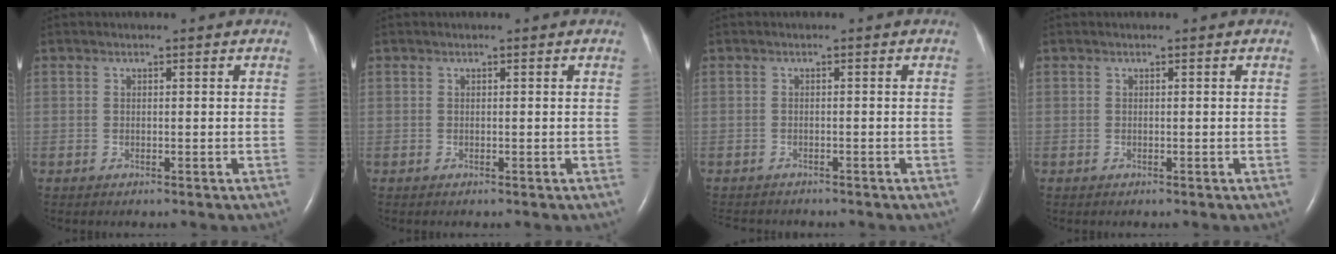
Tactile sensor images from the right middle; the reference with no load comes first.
{"total": 0.0}
{"total": 4.2, "force": [-3.9, 1.4, 1.1], "torque": [-0.016, -0.006, -0.055]}
{"total": 0.0}